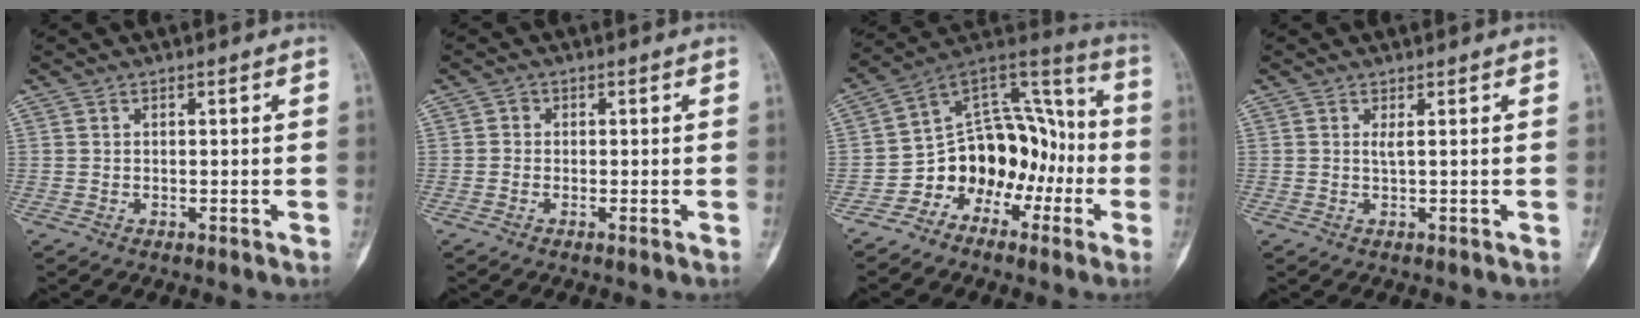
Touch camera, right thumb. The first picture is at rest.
{"total": 0.8, "force": [-0.3, 0.6, 0.5], "torque": [-0.002, 0.002, -0.011]}
{"total": 15.8, "force": [-5.9, 11.7, 8.8], "torque": [-0.069, 0.106, -0.105]}
{"total": 0.9, "force": [0.2, -0.3, 0.9], "torque": [-0.024, -0.003, 0.004]}